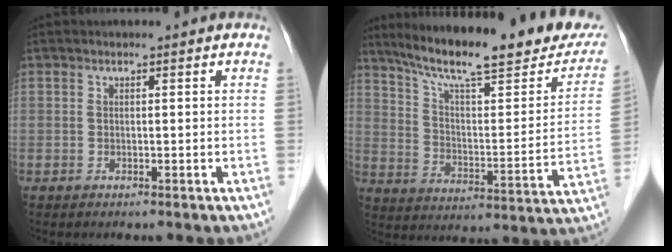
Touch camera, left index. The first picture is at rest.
{"total": 25.5, "force": [20.8, 4.1, 14.2], "torque": [-0.216, -0.026, 0.286]}